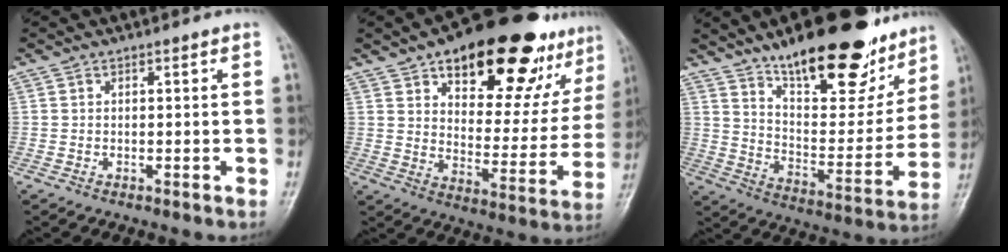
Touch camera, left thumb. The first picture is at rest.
{"total": 27.9, "force": [17.3, 12.1, 18.2], "torque": [-0.206, -0.048, 0.249]}
{"total": 25.6, "force": [17.8, 9.6, 15.7], "torque": [-0.180, -0.080, 0.273]}